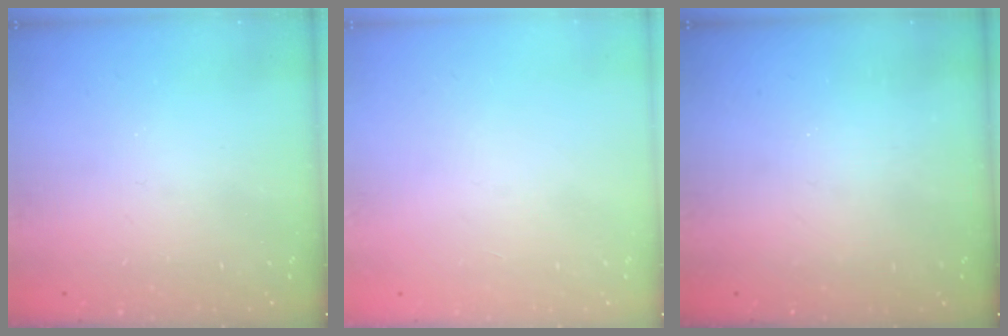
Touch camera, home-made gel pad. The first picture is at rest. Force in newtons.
{"total": 0.0}
{"total": 0.0}